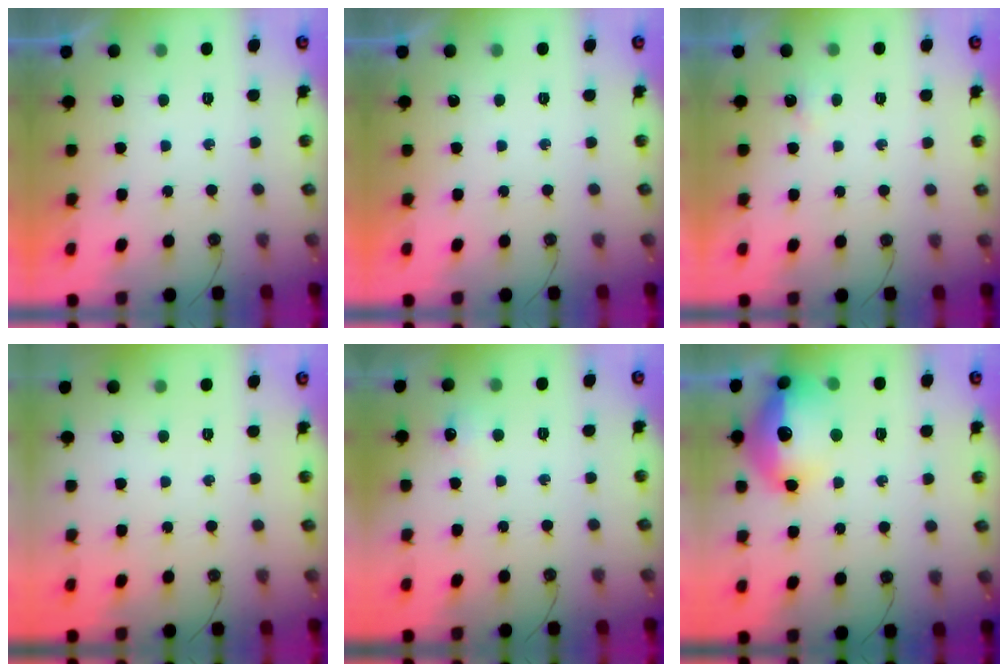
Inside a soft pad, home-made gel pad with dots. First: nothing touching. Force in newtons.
{"total": 0.0}
{"total": 3.2, "press": 1.5, "slide": 2.9}
{"total": 0.0}
{"total": 5.0, "press": 4.9, "slide": 0.7}
{"total": 19.3, "press": 19.2, "slide": 1.5}